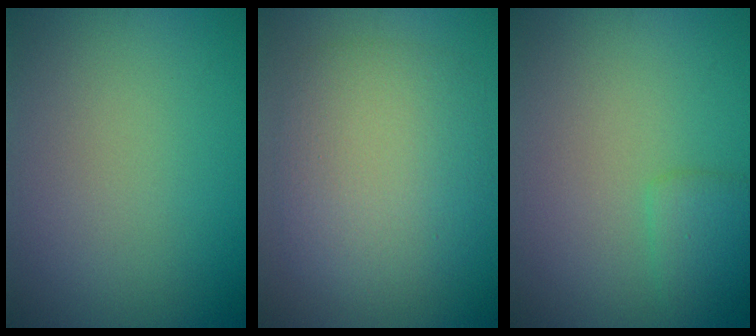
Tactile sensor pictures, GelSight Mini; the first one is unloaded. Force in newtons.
{"total": 6.0, "press": 6.0, "slide": 0.3}
{"total": 1.6, "press": 1.6, "slide": 0.0}